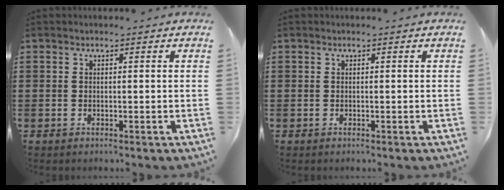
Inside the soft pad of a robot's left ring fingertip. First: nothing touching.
{"total": 0.0}